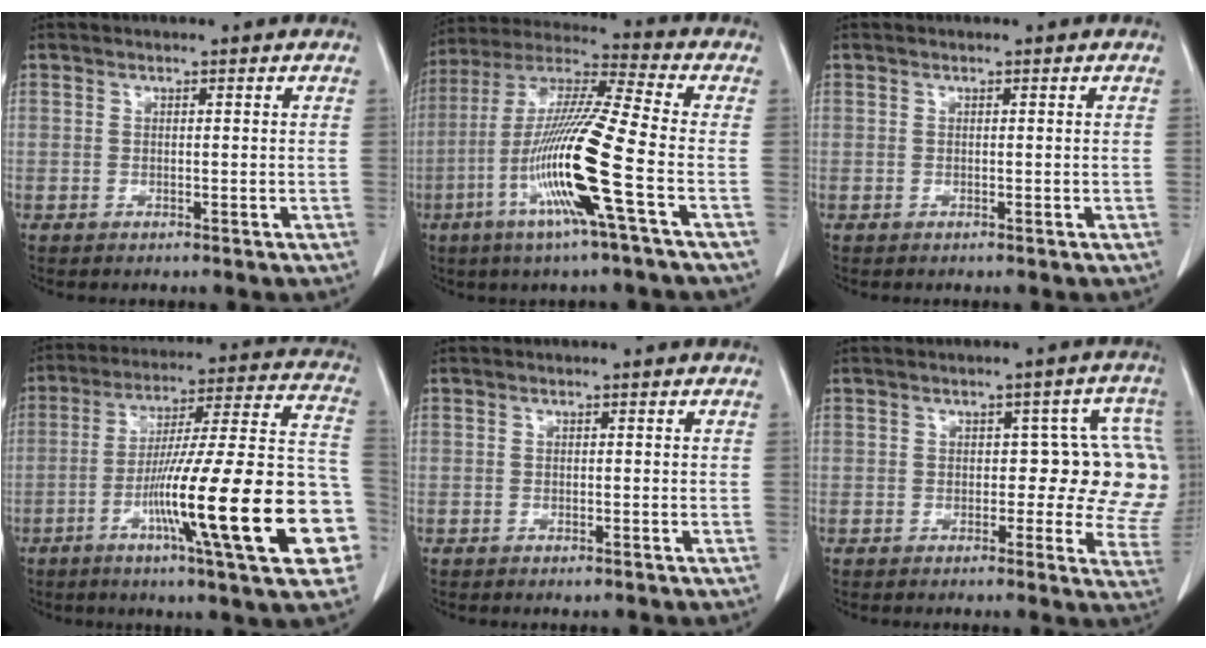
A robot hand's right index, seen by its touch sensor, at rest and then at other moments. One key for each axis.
{"total": 16.3, "fx": -5.4, "fy": -1.0, "fz": 15.3, "tx": -0.310, "ty": -0.015, "tz": -0.112}
{"total": 0.0}
{"total": 26.0, "fx": -8.4, "fy": 1.6, "fz": 24.5, "tx": -0.297, "ty": 0.003, "tz": -0.131}
{"total": 0.6, "fx": -0.5, "fy": 0.3, "fz": 0.4, "tx": -0.008, "ty": -0.002, "tz": -0.004}
{"total": 10.5, "fx": 0.4, "fy": 5.2, "fz": 9.2, "tx": -0.076, "ty": 0.023, "tz": 0.000}